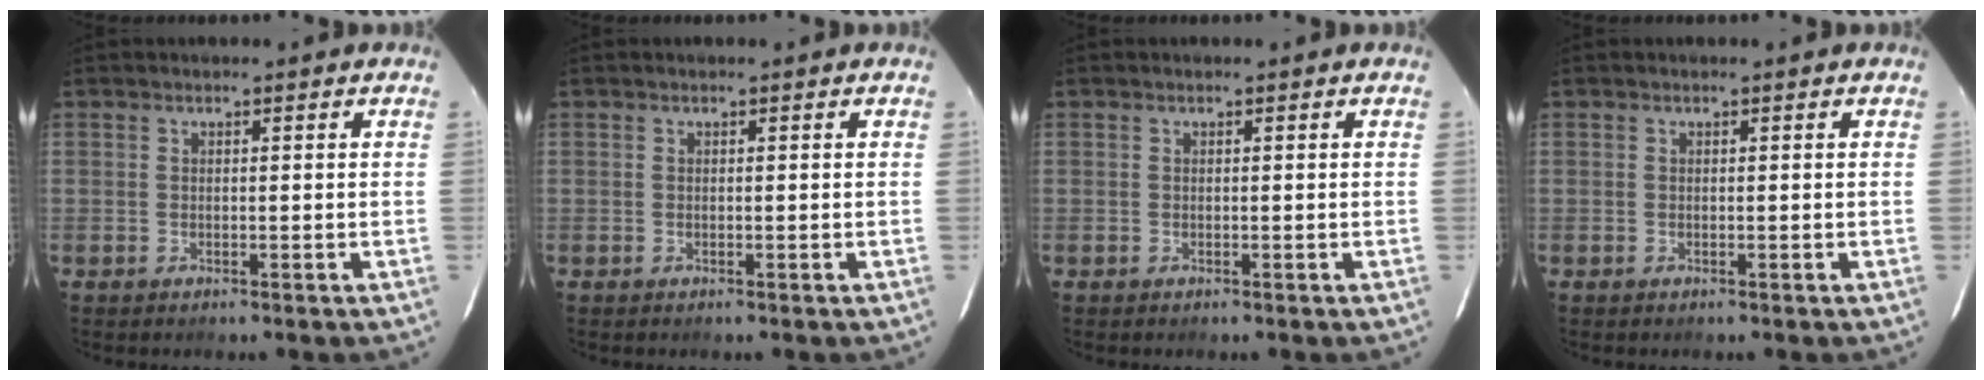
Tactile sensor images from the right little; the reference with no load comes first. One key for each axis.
{"total": 0.0}
{"total": 0.0}
{"total": 0.0}